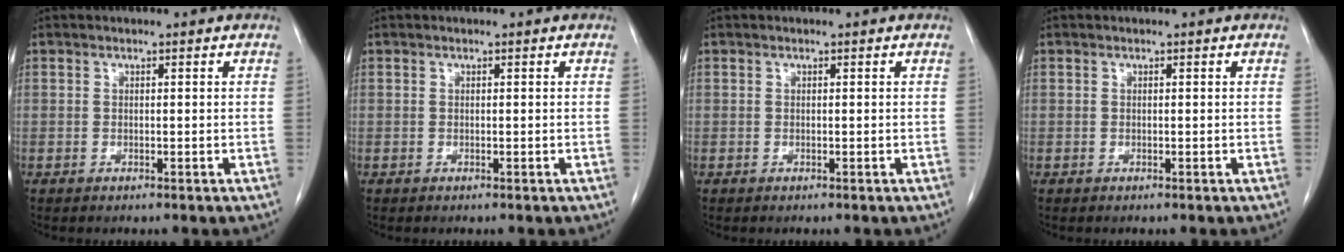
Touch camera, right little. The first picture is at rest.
{"total": 0.0}
{"total": 0.0}
{"total": 0.0}